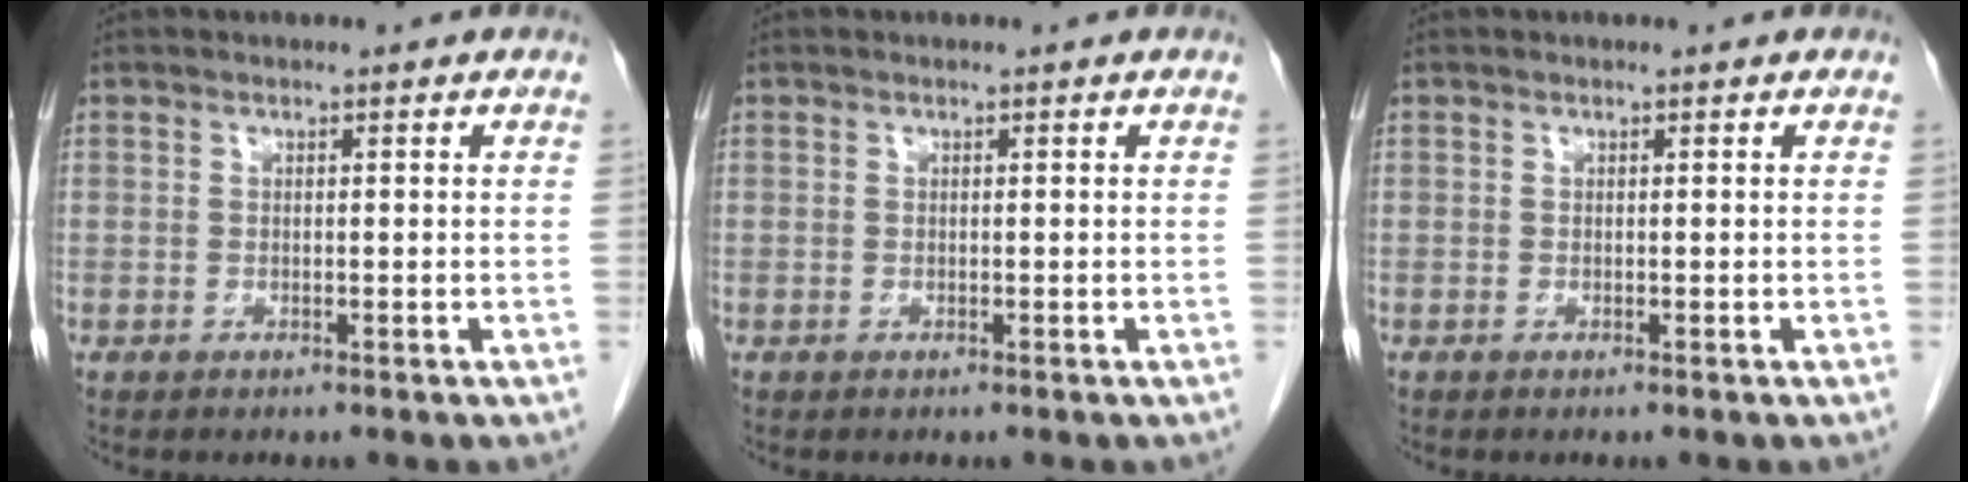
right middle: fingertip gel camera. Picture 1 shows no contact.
{"total": 0.0}
{"total": 0.0}